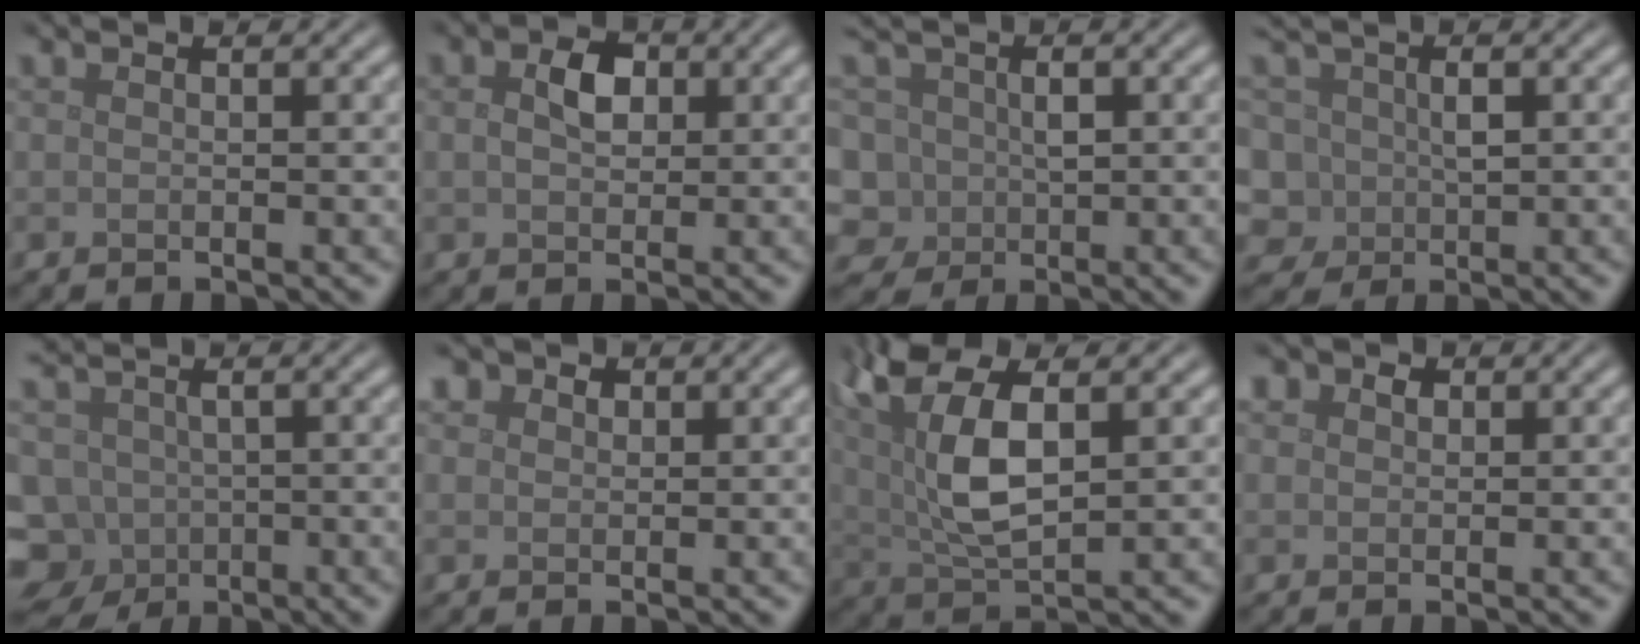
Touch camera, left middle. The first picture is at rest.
{"total": 2.7, "force": [0.5, 1.9, 1.8], "torque": [-0.039, 0.004, 0.008]}
{"total": 5.3, "force": [-0.3, 4.5, 2.8], "torque": [-0.051, 0.022, -0.015]}
{"total": 4.4, "force": [0.1, 3.5, 2.6], "torque": [-0.045, 0.008, 0.006]}
{"total": 6.8, "force": [-2.8, 5.6, 2.7], "torque": [-0.063, -0.007, -0.044]}
{"total": 2.6, "force": [1.6, 1.9, 1.0], "torque": [-0.023, 0.004, 0.017]}
{"total": 8.7, "force": [2.3, 3.9, 7.4], "torque": [-0.160, 0.015, 0.040]}
{"total": 2.0, "force": [1.0, 1.5, 0.8], "torque": [-0.011, 0.007, 0.004]}